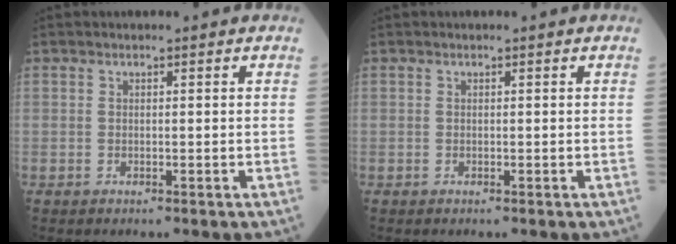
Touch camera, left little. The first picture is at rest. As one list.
[{"total": 0.0}]